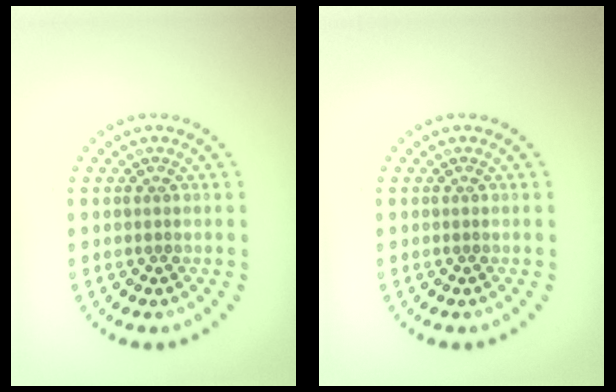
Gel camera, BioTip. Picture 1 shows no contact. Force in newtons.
{"total": 0.0}